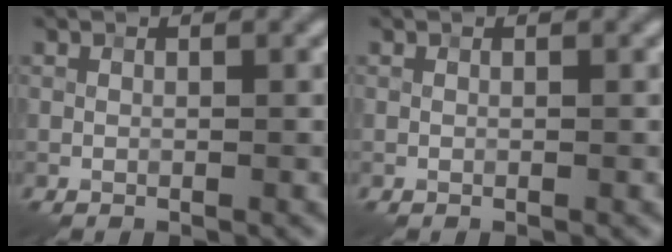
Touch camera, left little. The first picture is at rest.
{"total": 0.0}